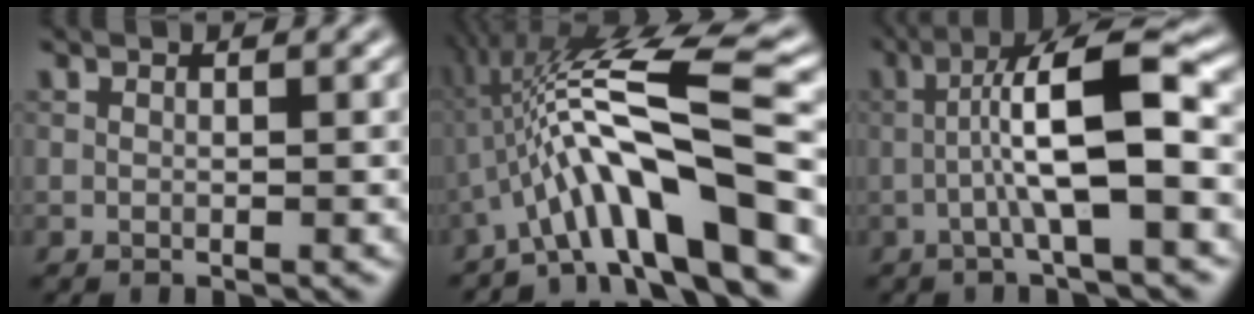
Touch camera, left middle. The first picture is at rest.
{"total": 11.2, "force": [-3.4, 2.1, 10.5], "torque": [-0.171, 0.027, -0.059]}
{"total": 7.8, "force": [-1.3, 1.1, 7.6], "torque": [-0.126, 0.025, -0.027]}